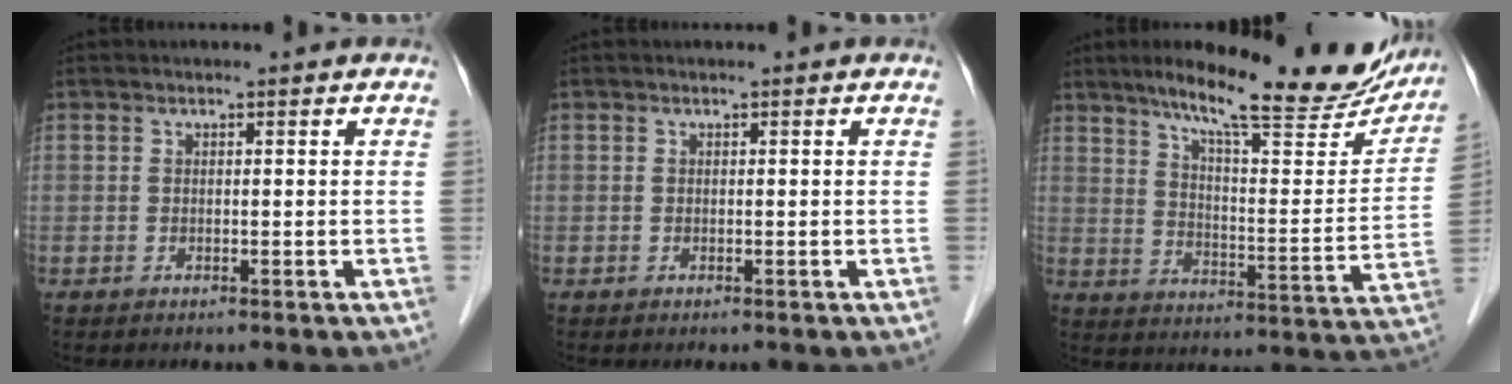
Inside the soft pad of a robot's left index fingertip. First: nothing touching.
{"total": 0.0}
{"total": 23.6, "force": [19.2, 3.9, 13.2], "torque": [-0.188, -0.016, 0.258]}